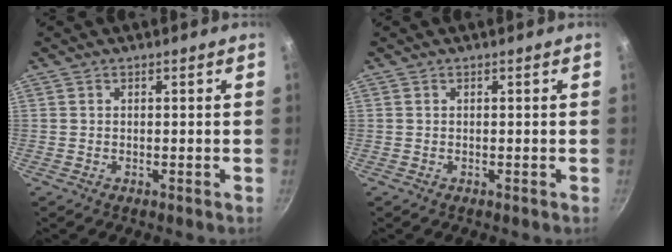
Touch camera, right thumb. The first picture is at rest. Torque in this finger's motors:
{"motor_torque": [0.00, 0.00, 0.12, 0.12, 0.00]}